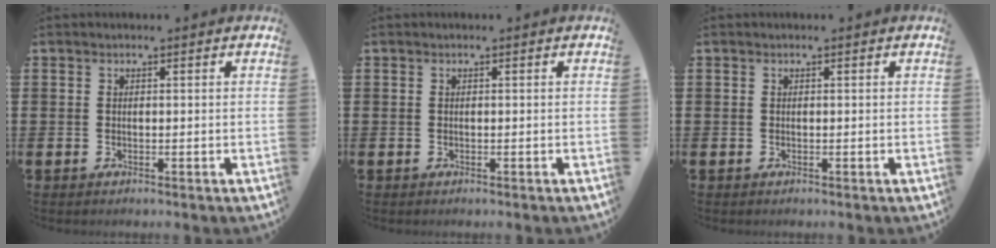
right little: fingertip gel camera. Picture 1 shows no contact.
{"total": 0.0}
{"total": 0.0}